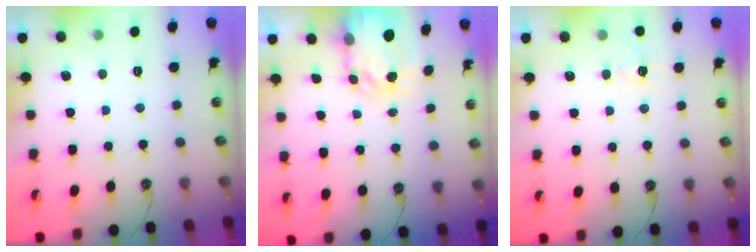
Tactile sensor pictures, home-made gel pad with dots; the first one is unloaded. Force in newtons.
{"total": 5.1, "press": 5.1, "slide": 0.6}
{"total": 5.4, "press": 5.4, "slide": 0.7}